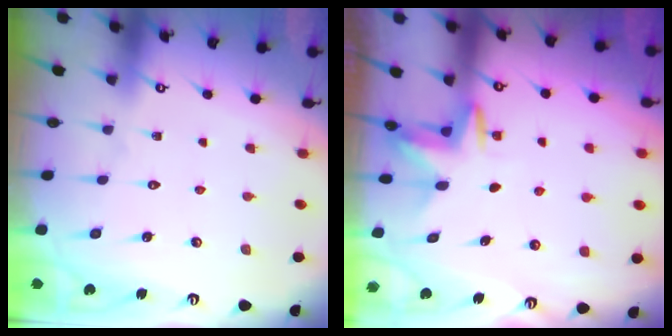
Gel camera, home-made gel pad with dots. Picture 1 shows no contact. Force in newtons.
{"total": 3.3, "press": 3.3, "slide": 0.5}